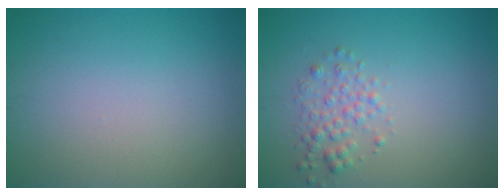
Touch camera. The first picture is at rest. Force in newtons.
{"total": 2.0, "press": 2.0, "slide": 0.1}